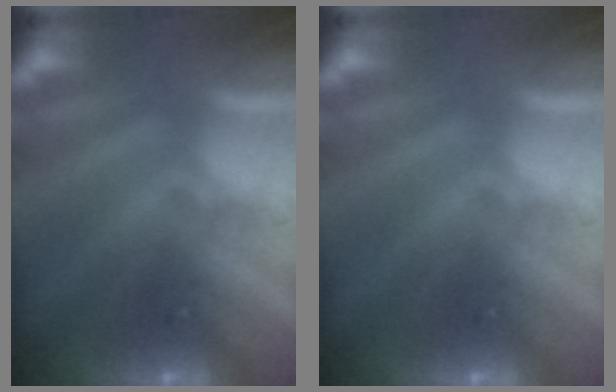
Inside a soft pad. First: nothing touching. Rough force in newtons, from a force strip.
{"total": 0.0}